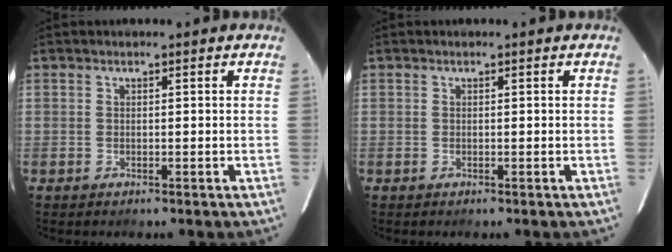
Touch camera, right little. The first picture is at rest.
{"total": 0.0}